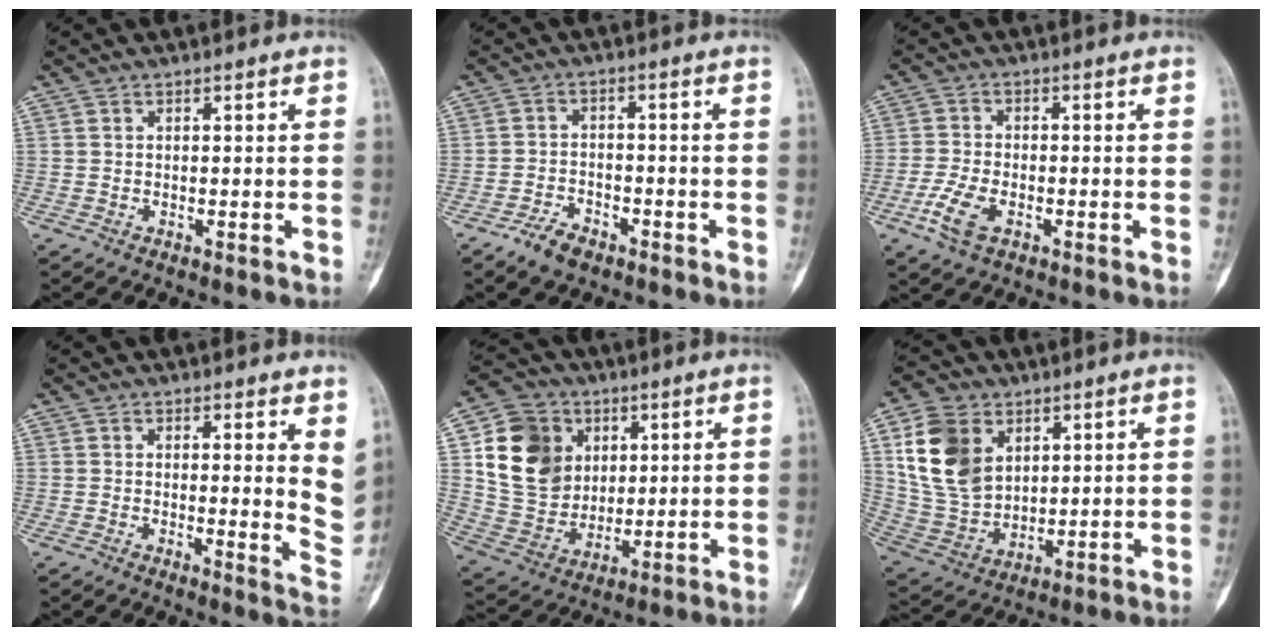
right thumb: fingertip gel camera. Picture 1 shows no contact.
{"total": 4.9, "force": [-3.5, 2.5, 2.4], "torque": [-0.043, 0.020, -0.061]}
{"total": 5.2, "force": [-2.3, 2.7, 3.8], "torque": [-0.088, 0.005, -0.047]}
{"total": 7.2, "force": [3.4, 1.8, 6.0], "torque": [-0.063, -0.031, 0.041]}
{"total": 16.2, "force": [4.6, 13.3, 8.1], "torque": [-0.123, -0.007, 0.094]}
{"total": 14.4, "force": [5.3, 10.3, 8.5], "torque": [-0.148, -0.019, 0.117]}